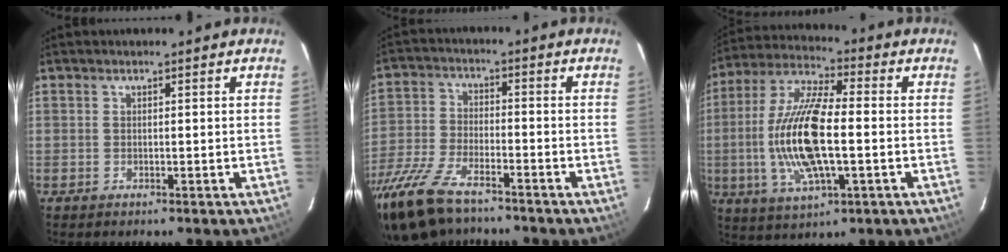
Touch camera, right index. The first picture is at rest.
{"total": 18.7, "force": [-14.1, 7.0, 10.2], "torque": [-0.239, -0.036, -0.266]}
{"total": 17.0, "force": [-2.0, 5.6, 15.9], "torque": [-0.328, 0.001, -0.040]}